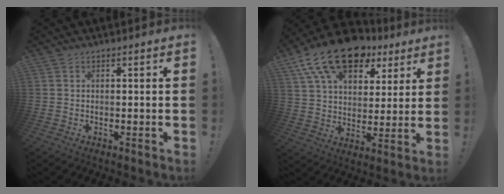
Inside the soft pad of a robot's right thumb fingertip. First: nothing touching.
{"total": 19.5, "force": [12.3, 10.4, 11.1], "torque": [-0.186, -0.076, 0.220]}